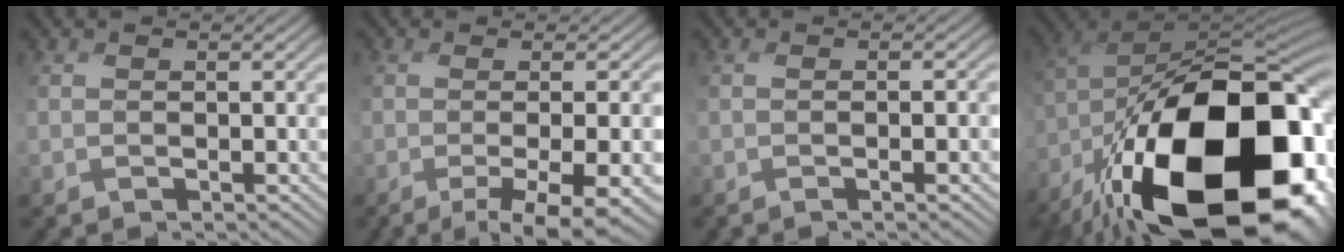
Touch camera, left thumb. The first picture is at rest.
{"total": 6.9, "force": [-2.7, 0.8, 6.3], "torque": [-0.093, 0.002, -0.024]}
{"total": 1.5, "force": [-0.3, -0.4, 1.5], "torque": [-0.026, 0.006, -0.003]}
{"total": 21.9, "force": [-10.7, 9.8, 16.5], "torque": [-0.294, -0.044, -0.148]}